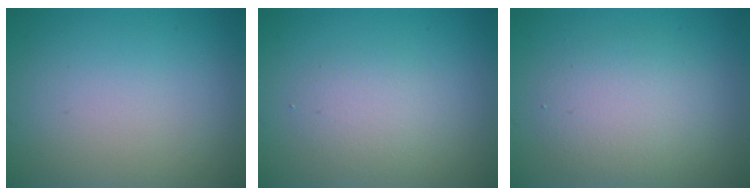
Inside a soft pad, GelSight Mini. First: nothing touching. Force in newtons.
{"total": 2.0, "press": 2.0, "slide": 0.1}
{"total": 3.7, "press": 3.7, "slide": 0.1}